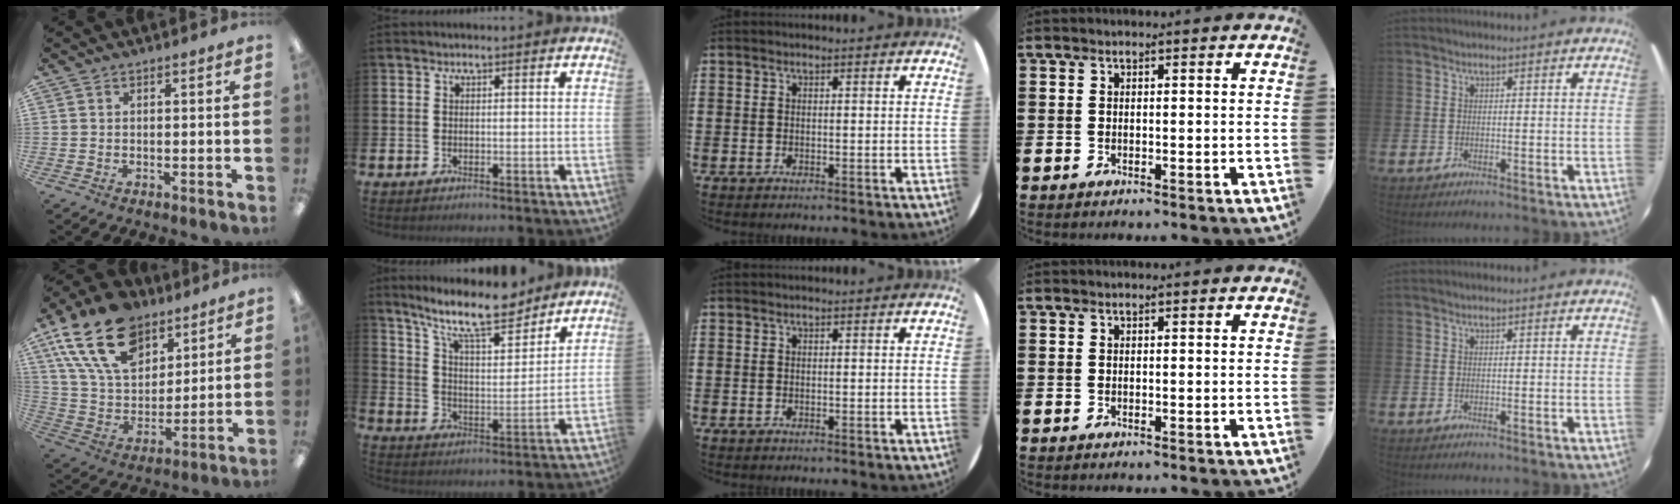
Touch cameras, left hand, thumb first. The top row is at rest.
{"thumb": {"total": 21.7, "force": [12.8, 13.0, 11.7], "torque": [-0.230, -0.050, 0.236]}, "index": {"total": 12.2, "force": [10.2, 2.9, 5.9], "torque": [-0.129, -0.051, 0.181]}}